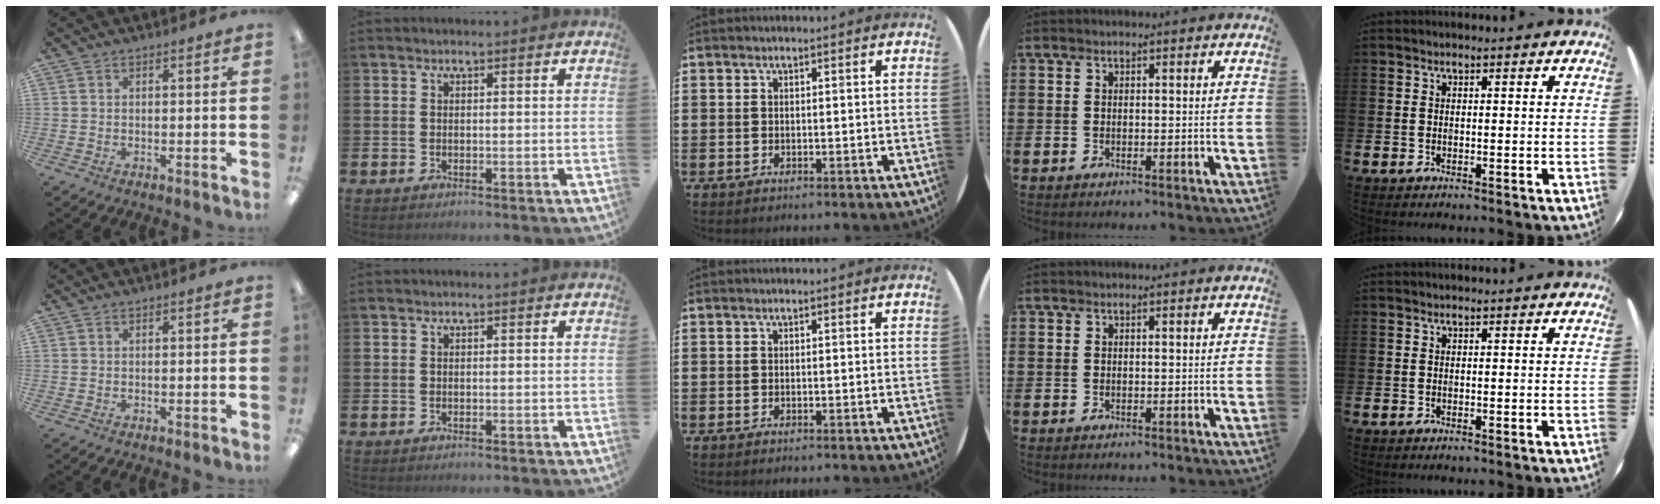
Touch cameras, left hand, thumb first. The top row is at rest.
{}